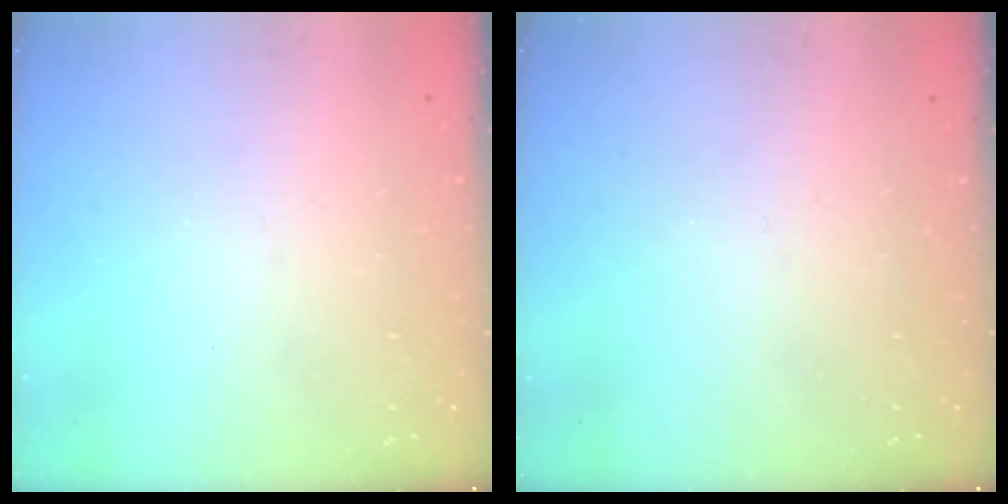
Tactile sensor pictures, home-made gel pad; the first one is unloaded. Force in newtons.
{"total": 0.0}